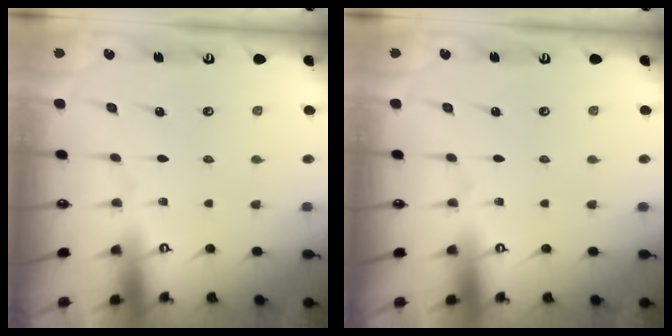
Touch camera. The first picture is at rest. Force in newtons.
{"total": 0.0}